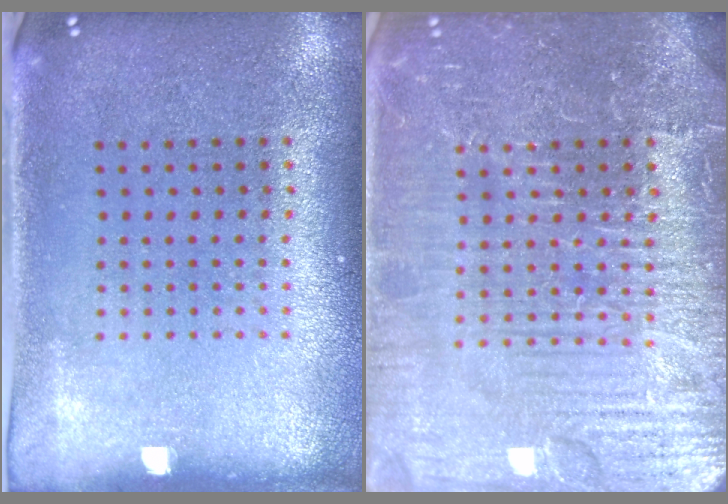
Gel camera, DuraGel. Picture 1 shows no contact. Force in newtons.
{"total": 7.7, "press": 7.7, "slide": 1.0}